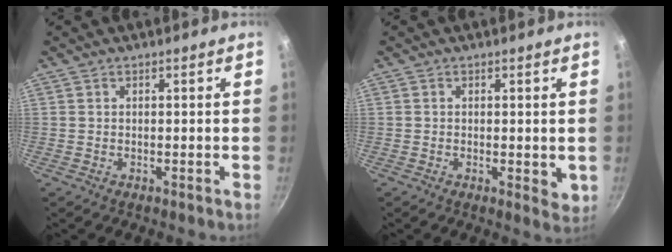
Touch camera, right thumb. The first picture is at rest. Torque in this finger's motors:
{"motor_torque": [-0.32, 0.23, -0.18, 0.03, -0.02]}